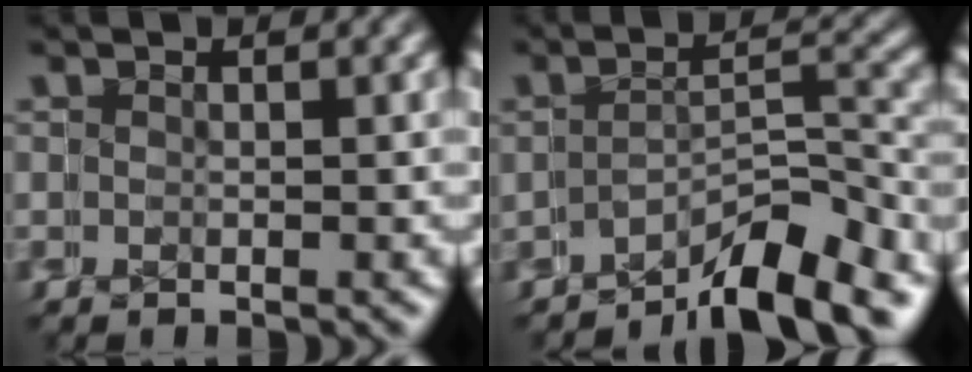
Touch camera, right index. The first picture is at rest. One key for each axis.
{"total": 7.5, "fx": -6.5, "fy": 1.0, "fz": 3.5, "tx": -0.012, "ty": 0.005, "tz": -0.096}